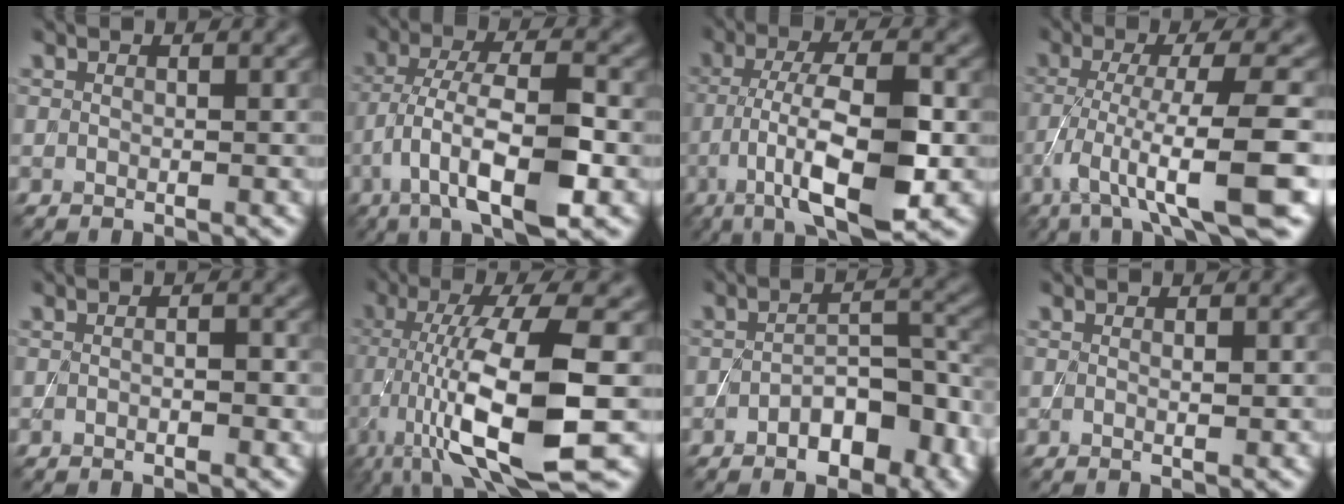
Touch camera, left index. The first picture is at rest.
{"total": 8.6, "force": [-3.1, 2.6, 7.5], "torque": [-0.144, 0.007, -0.058]}
{"total": 9.7, "force": [-3.3, 2.8, 8.7], "torque": [-0.158, 0.003, -0.057]}
{"total": 8.8, "force": [-4.1, 1.3, 7.7], "torque": [-0.135, -0.006, -0.067]}
{"total": 1.6, "force": [-0.2, 0.7, 1.4], "torque": [0.001, -0.003, -0.010]}
{"total": 12.0, "force": [-3.7, 2.9, 11.0], "torque": [-0.211, -0.010, -0.060]}
{"total": 5.6, "force": [-2.9, 2.5, 4.1], "torque": [-0.064, 0.010, -0.042]}
{"total": 0.5, "force": [0.0, 0.0, 0.5], "torque": [-0.011, -0.001, 0.001]}